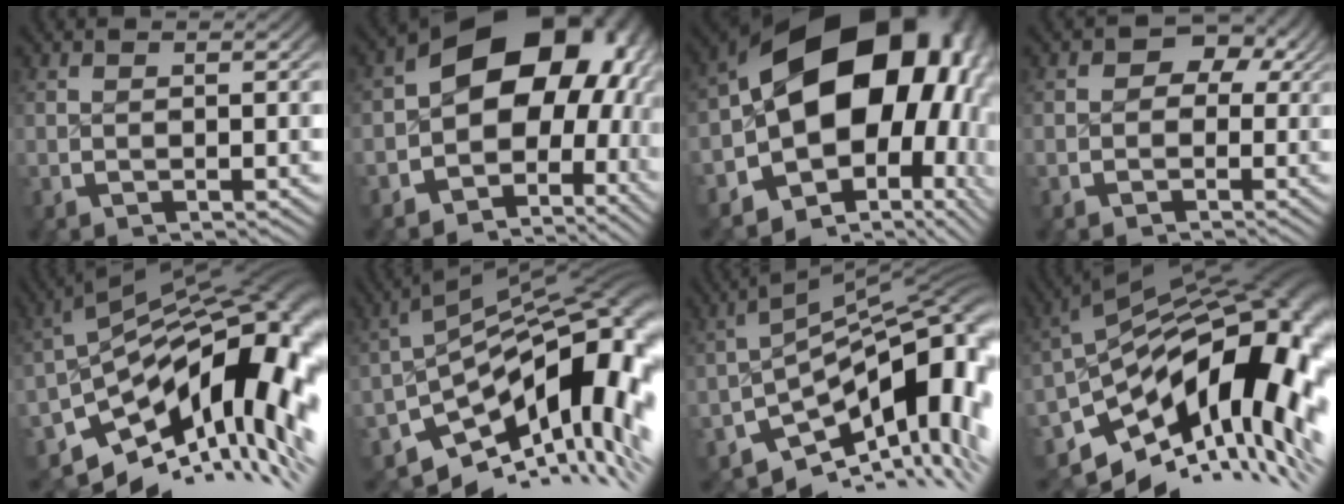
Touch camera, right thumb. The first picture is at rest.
{"total": 13.3, "force": [0.9, 9.9, 8.9], "torque": [-0.134, 0.003, -0.004]}
{"total": 21.8, "force": [0.9, 14.8, 16.0], "torque": [-0.270, -0.023, 0.012]}
{"total": 4.0, "force": [1.3, 3.4, 1.6], "torque": [-0.017, -0.001, 0.012]}
{"total": 19.8, "force": [-3.7, 11.6, 15.6], "torque": [-0.225, -0.018, -0.043]}
{"total": 18.4, "force": [-4.9, 10.6, 14.2], "torque": [-0.206, -0.031, -0.057]}
{"total": 15.5, "force": [-4.1, 8.6, 12.2], "torque": [-0.177, -0.038, -0.040]}
{"total": 22.0, "force": [-3.7, 12.9, 17.4], "torque": [-0.246, -0.019, -0.043]}